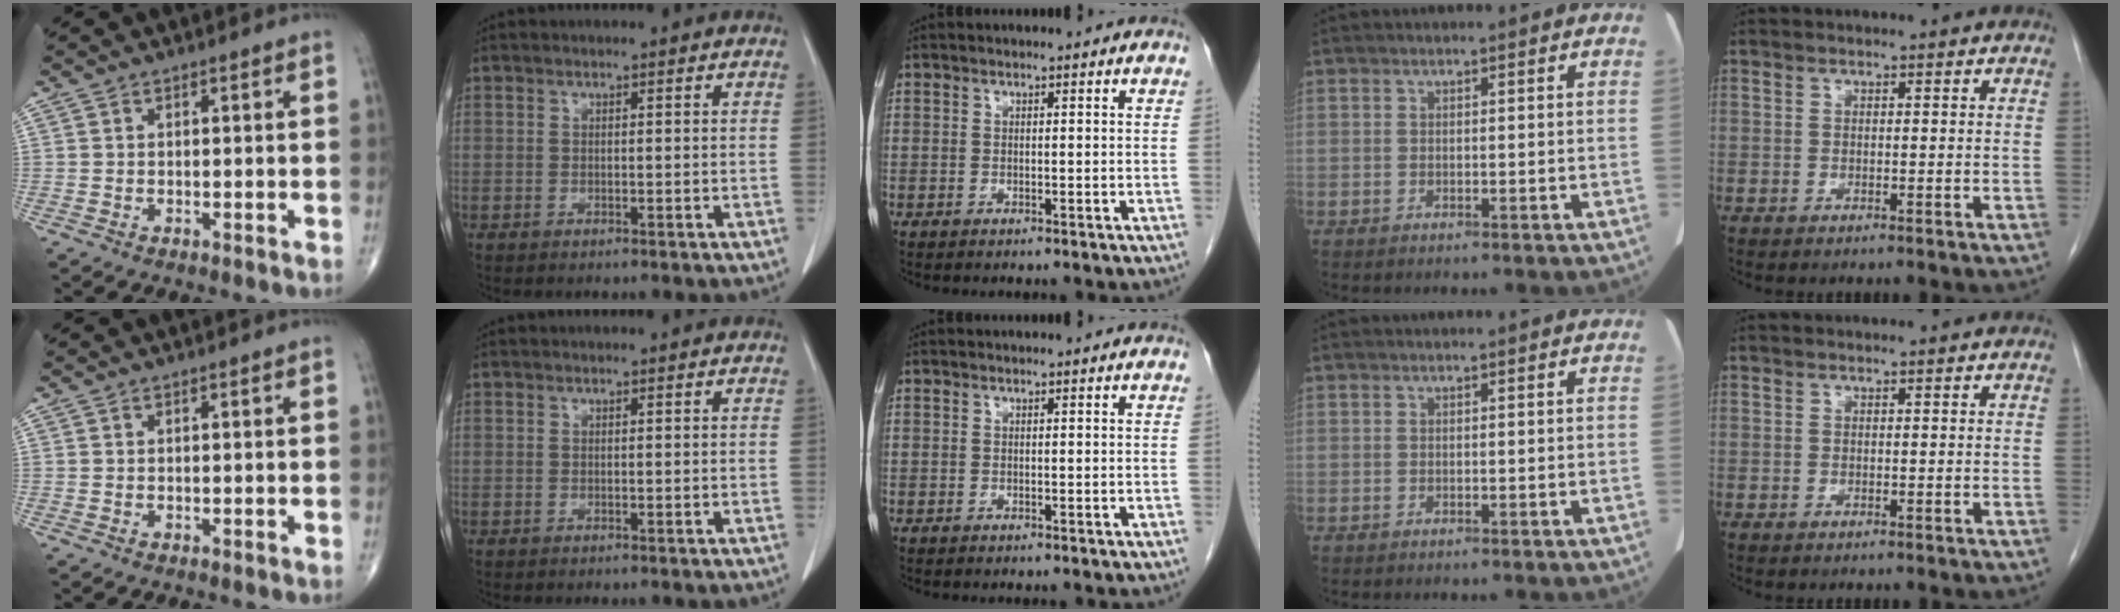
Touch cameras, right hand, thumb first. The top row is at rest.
{}